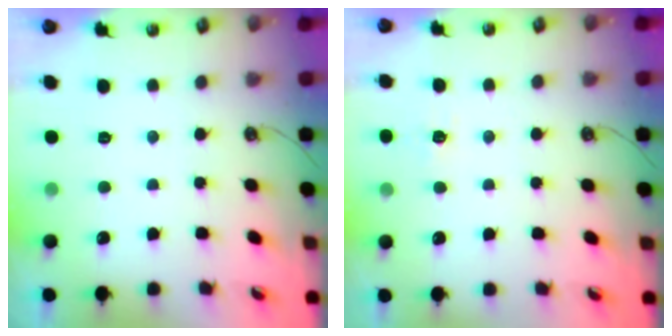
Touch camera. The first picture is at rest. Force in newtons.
{"total": 5.6, "press": 5.6, "slide": 0.6}